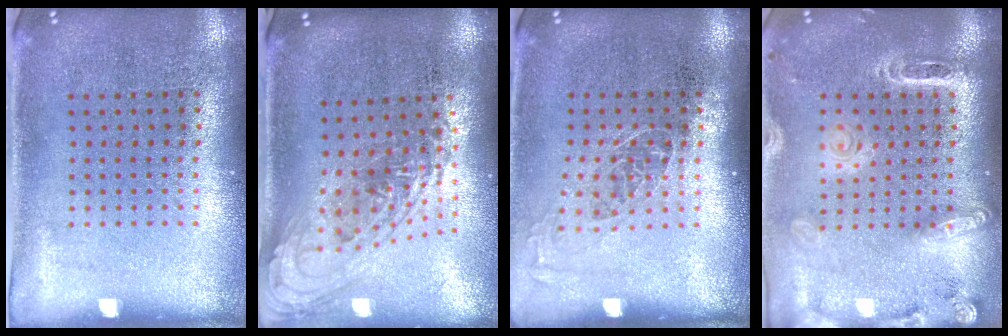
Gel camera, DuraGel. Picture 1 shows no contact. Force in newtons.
{"total": 1.3, "press": 1.2, "slide": 0.5}
{"total": 1.0, "press": 0.9, "slide": 0.5}
{"total": 2.1, "press": 1.8, "slide": 1.0}